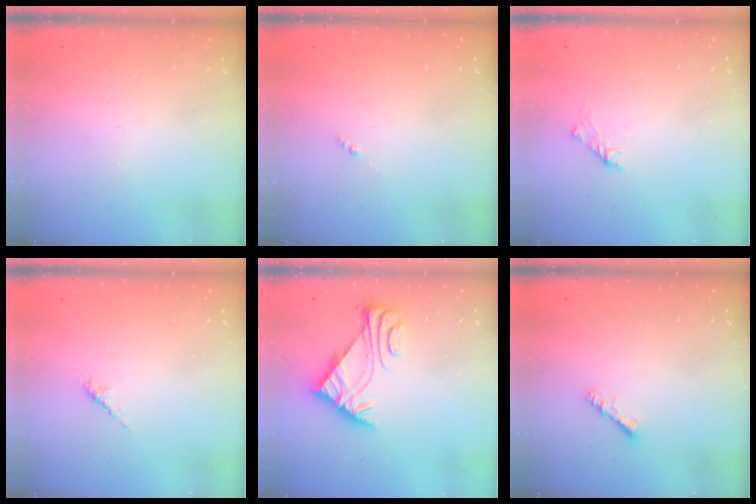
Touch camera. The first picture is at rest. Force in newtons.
{"total": 0.0}
{"total": 2.0, "press": 1.9, "slide": 0.6}
{"total": 2.6, "press": 2.4, "slide": 0.7}
{"total": 5.4, "press": 5.3, "slide": 1.1}
{"total": 2.4, "press": 2.4, "slide": 0.3}